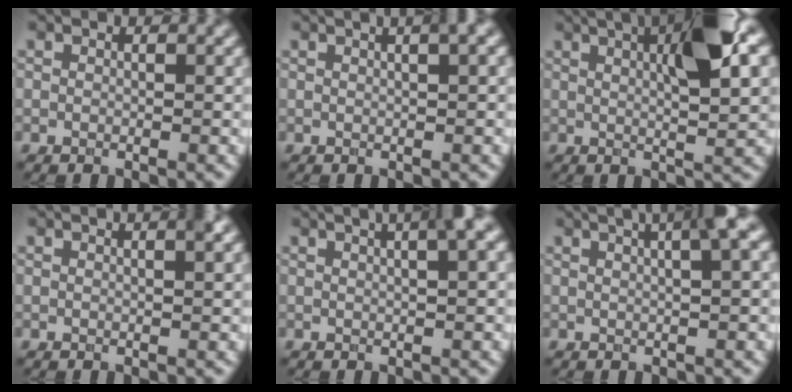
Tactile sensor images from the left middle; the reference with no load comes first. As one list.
[{"total": 2.8, "force": [1.4, 0.7, 2.4], "torque": [-0.020, 0.008, 0.006]}, {"total": 8.8, "force": [3.0, 2.3, 7.9], "torque": [-0.107, 0.015, 0.044]}, {"total": 1.6, "force": [0.8, 0.4, 1.3], "torque": [-0.014, 0.004, 0.005]}, {"total": 4.3, "force": [2.0, 1.2, 3.6], "torque": [-0.027, 0.018, 0.010]}, {"total": 4.8, "force": [2.2, 1.3, 4.1], "torque": [-0.036, 0.019, 0.014]}]